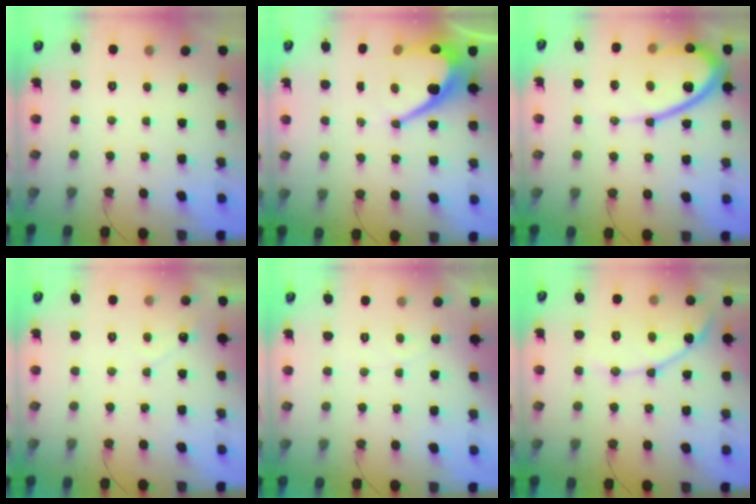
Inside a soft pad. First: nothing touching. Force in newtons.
{"total": 13.0, "press": 13.0, "slide": 1.3}
{"total": 14.5, "press": 14.4, "slide": 1.4}
{"total": 2.5, "press": 2.5, "slide": 0.0}
{"total": 3.0, "press": 3.0, "slide": 0.1}
{"total": 12.8, "press": 12.7, "slide": 1.1}